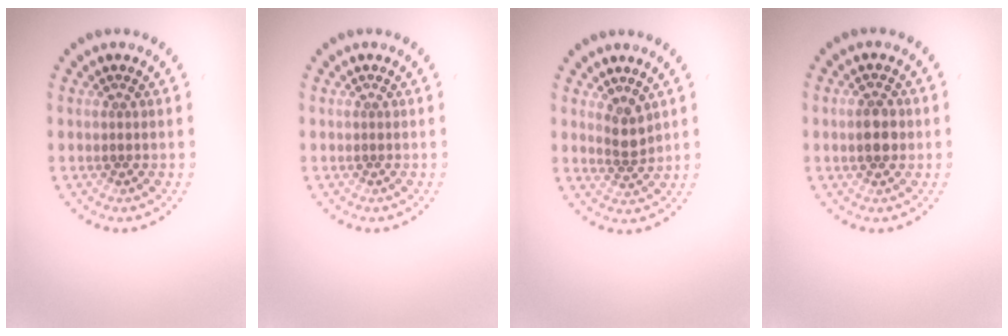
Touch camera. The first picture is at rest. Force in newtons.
{"total": 0.0}
{"total": 2.1, "press": 1.8, "slide": 1.0}
{"total": 2.9, "press": 2.9, "slide": 0.1}